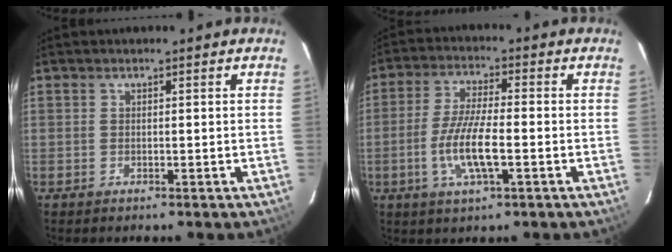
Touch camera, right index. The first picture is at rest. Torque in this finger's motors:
{"motor_torque": [1.33, -0.52, 0.77, 0.19]}